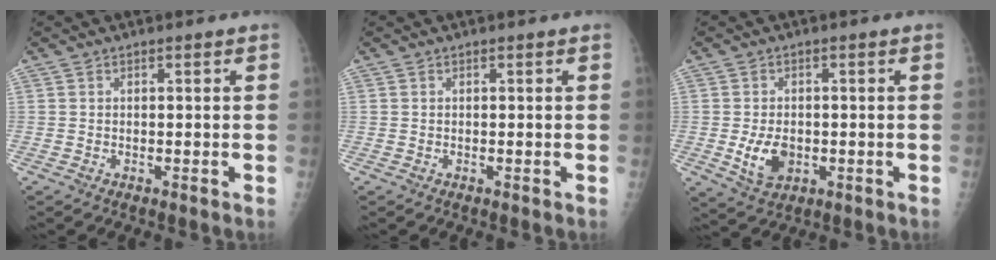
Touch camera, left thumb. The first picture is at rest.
{"total": 0.0}
{"total": 6.0, "force": [-1.0, 4.1, 4.3], "torque": [-0.065, -0.007, -0.008]}